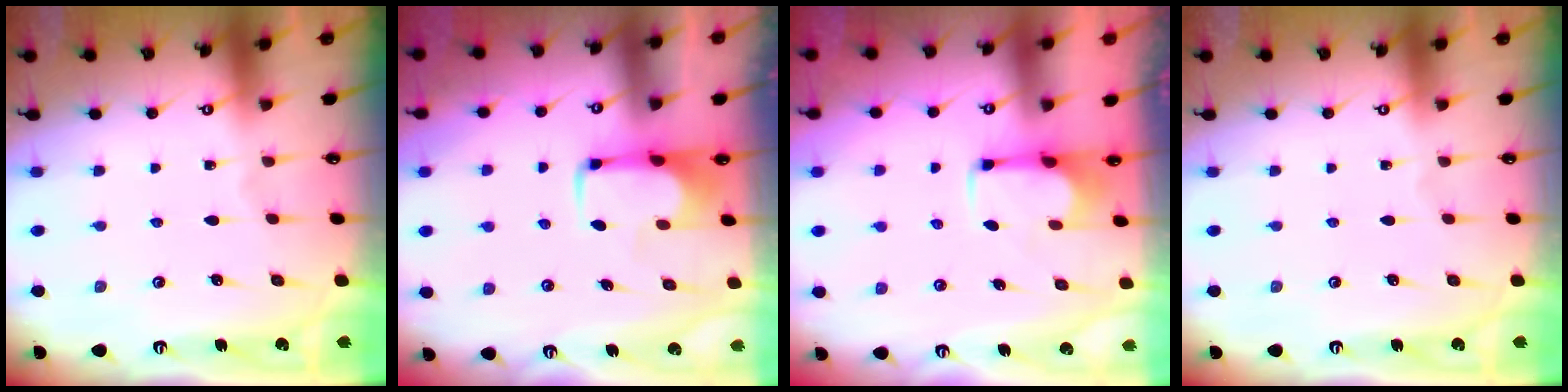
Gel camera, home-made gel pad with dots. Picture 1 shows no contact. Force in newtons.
{"total": 2.0, "press": 2.0, "slide": 0.4}
{"total": 2.4, "press": 2.2, "slide": 0.8}
{"total": 0.0}